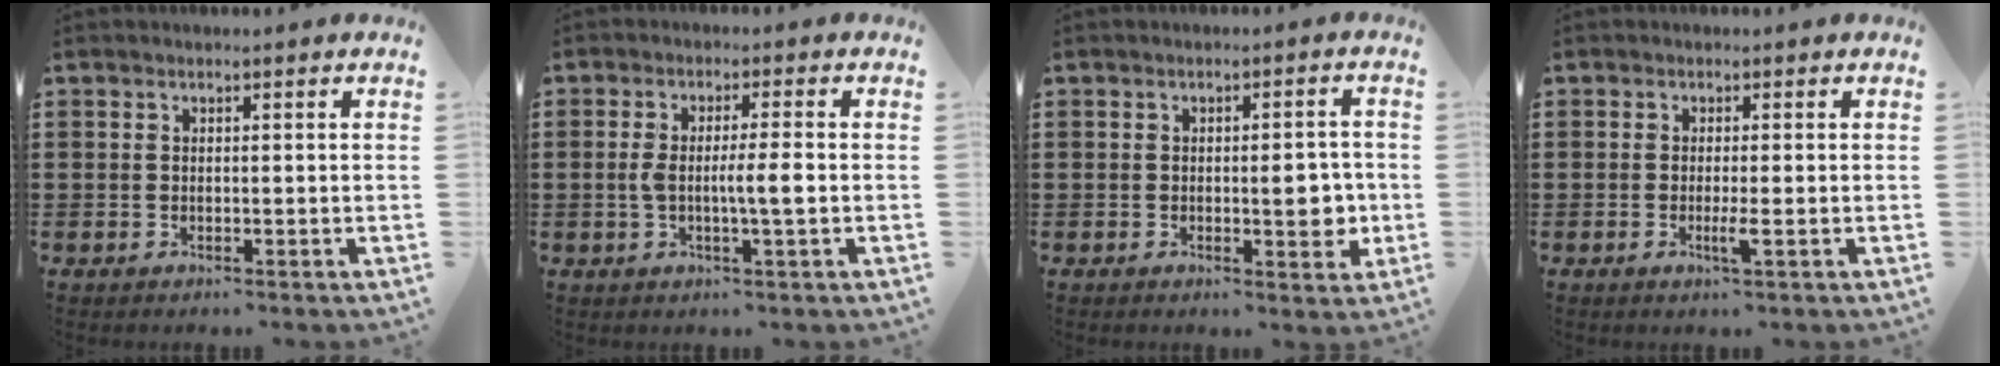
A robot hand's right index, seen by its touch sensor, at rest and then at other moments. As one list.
[{"total": 4.8, "force": [-0.6, 0.3, 4.8], "torque": [-0.101, -0.008, -0.020]}, {"total": 5.0, "force": [-0.4, 1.5, 4.7], "torque": [-0.056, -0.009, -0.010]}, {"total": 2.1, "force": [-0.7, -0.1, 2.0], "torque": [-0.041, -0.010, -0.015]}]